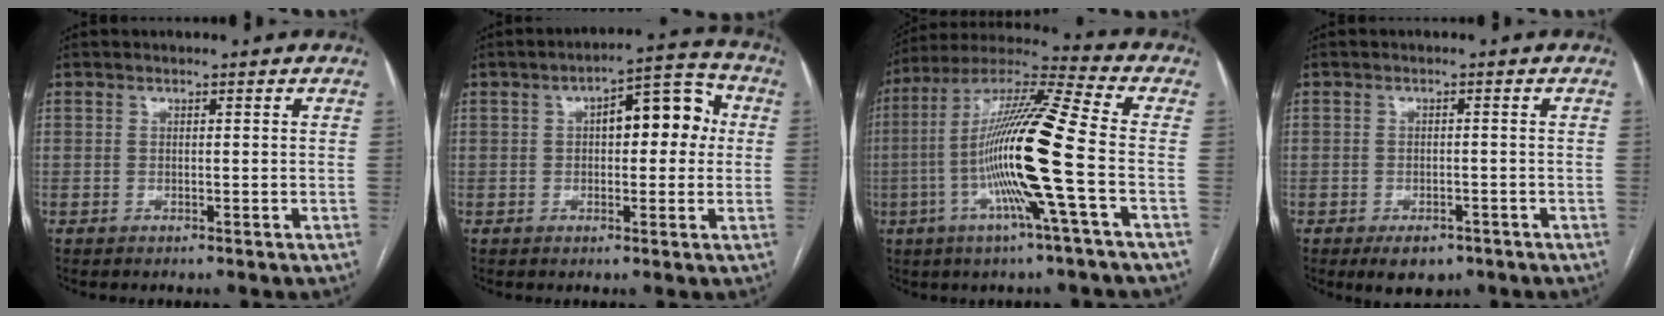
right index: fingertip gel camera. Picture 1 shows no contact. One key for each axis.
{"total": 9.2, "fx": 1.4, "fy": 3.7, "fz": 8.3, "tx": -0.108, "ty": 0.042, "tz": 0.017}
{"total": 17.9, "fx": -3.8, "fy": -1.2, "fz": 17.5, "tx": -0.337, "ty": -0.004, "tz": -0.086}
{"total": 4.4, "fx": -2.9, "fy": 2.4, "fz": 2.2, "tx": -0.029, "ty": -0.001, "tz": -0.035}